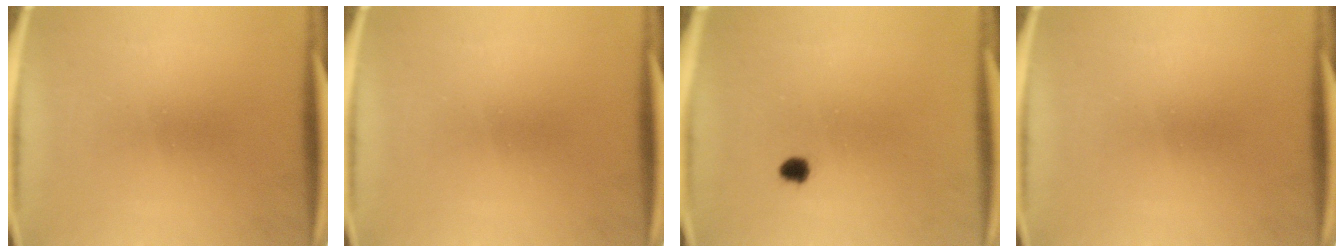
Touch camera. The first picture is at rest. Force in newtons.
{"total": 0.0}
{"total": 1.7}
{"total": 0.0}